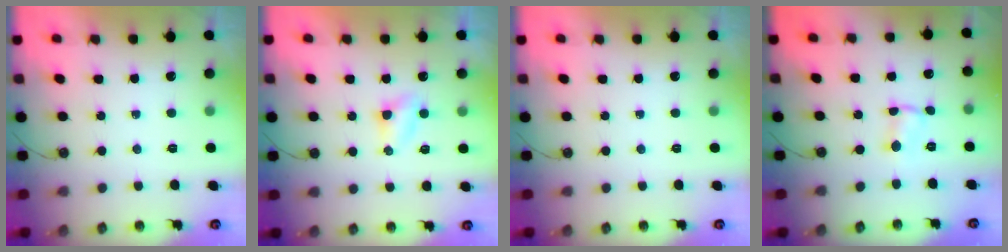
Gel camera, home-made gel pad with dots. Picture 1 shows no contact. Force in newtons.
{"total": 3.4, "press": 3.3, "slide": 0.4}
{"total": 0.0}
{"total": 3.1, "press": 1.2, "slide": 2.9}